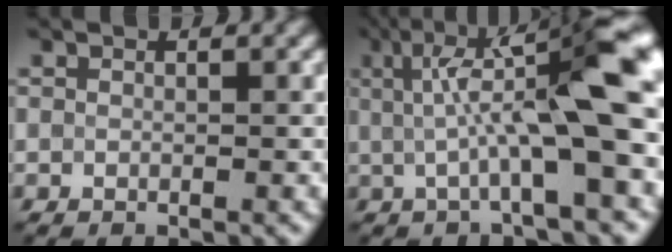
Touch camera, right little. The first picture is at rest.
{"total": 10.2, "force": [1.2, 2.3, 9.8], "torque": [-0.142, 0.005, 0.018]}